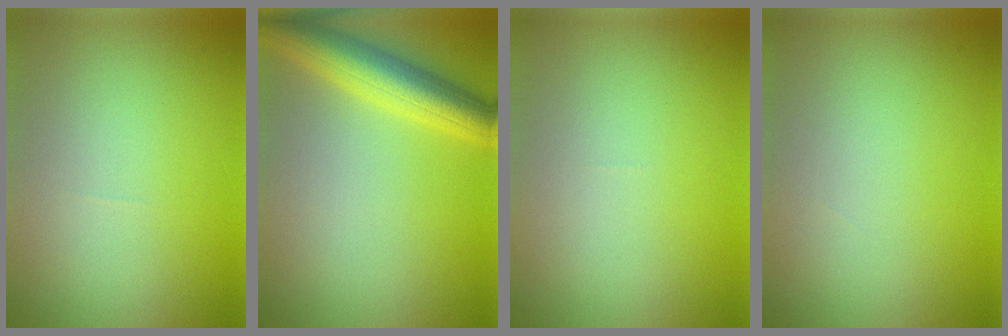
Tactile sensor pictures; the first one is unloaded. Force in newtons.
{"total": 6.0, "press": 6.0, "slide": 0.2}
{"total": 0.0}
{"total": 0.0}